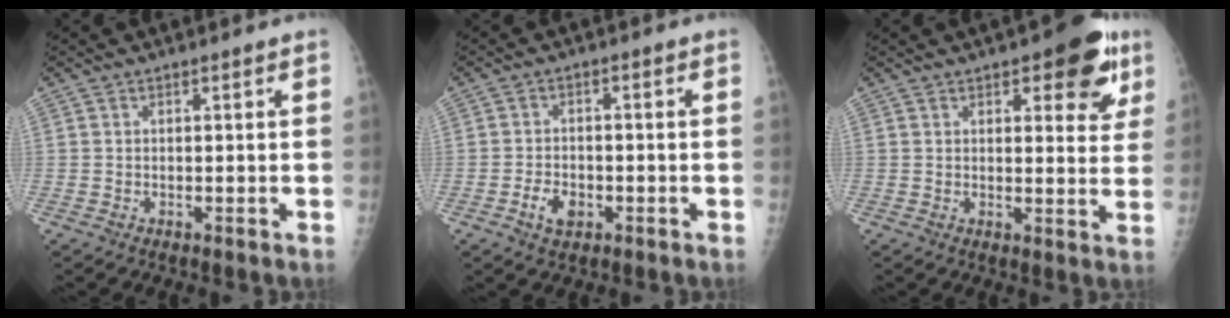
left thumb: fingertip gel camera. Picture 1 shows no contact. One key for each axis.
{"total": 4.3, "fx": -1.9, "fy": 2.8, "fz": 2.6, "tx": -0.039, "ty": 0.012, "tz": -0.032}
{"total": 10.6, "fx": 5.4, "fy": 4.3, "fz": 8.0, "tx": -0.057, "ty": -0.016, "tz": 0.059}